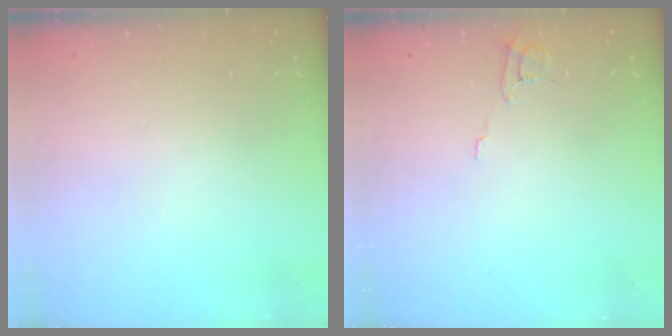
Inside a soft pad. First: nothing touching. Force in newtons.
{"total": 5.5, "press": 5.5, "slide": 0.3}